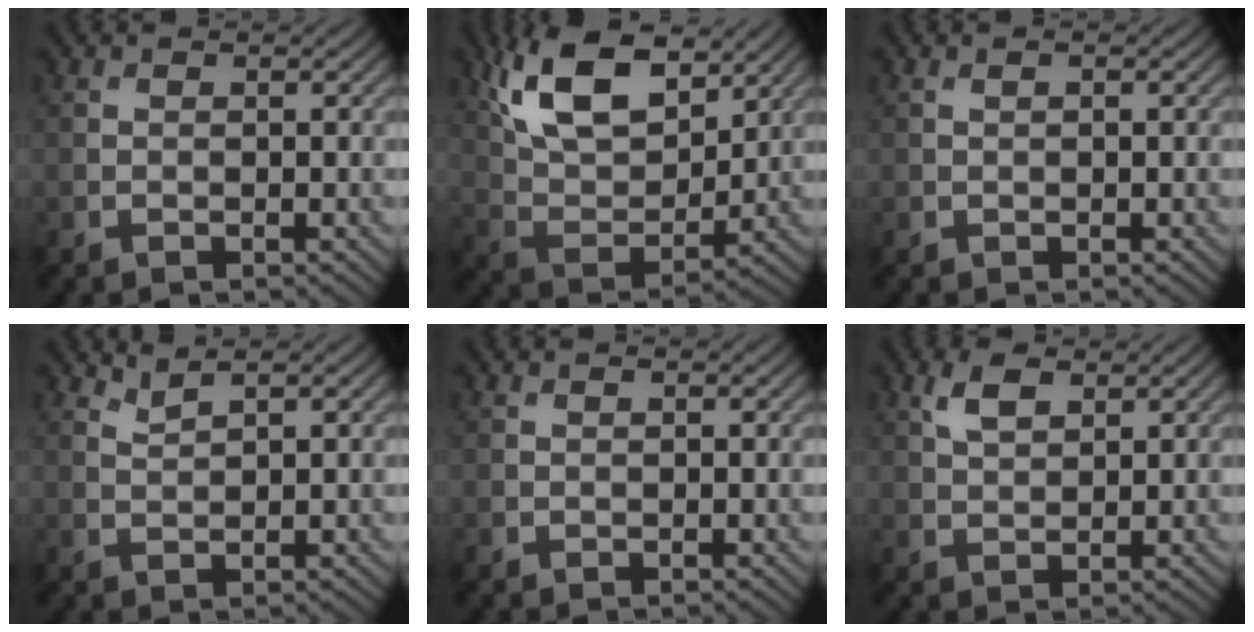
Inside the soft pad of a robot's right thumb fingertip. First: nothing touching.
{"total": 13.4, "force": [7.4, 6.4, 9.2], "torque": [-0.193, 0.009, 0.128]}
{"total": 0.6, "force": [0.2, 0.2, 0.5], "torque": [-0.011, 0.004, 0.003]}
{"total": 1.6, "force": [1.4, 0.1, 0.8], "torque": [-0.026, 0.000, 0.032]}
{"total": 0.0}
{"total": 3.4, "force": [1.8, 1.6, 2.4], "torque": [-0.056, 0.004, 0.038]}